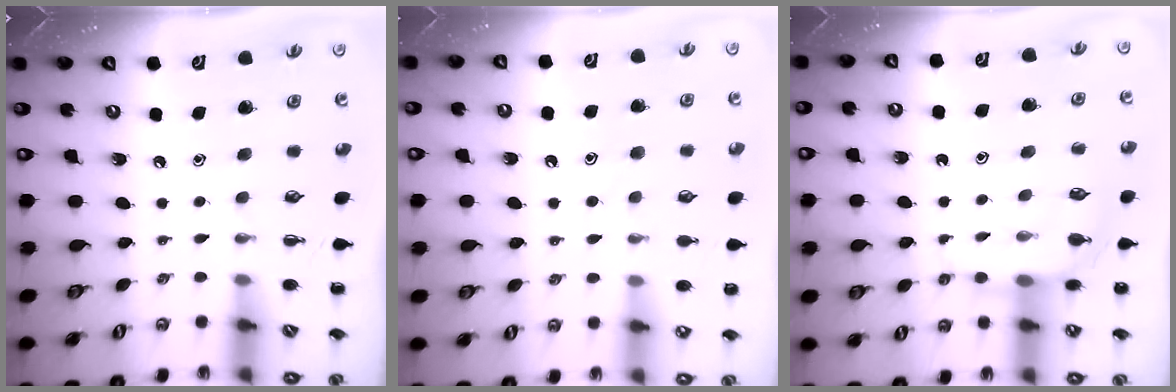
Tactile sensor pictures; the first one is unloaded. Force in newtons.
{"total": 8.0, "press": 8.0, "slide": 1.0}
{"total": 7.6, "press": 7.6, "slide": 0.6}